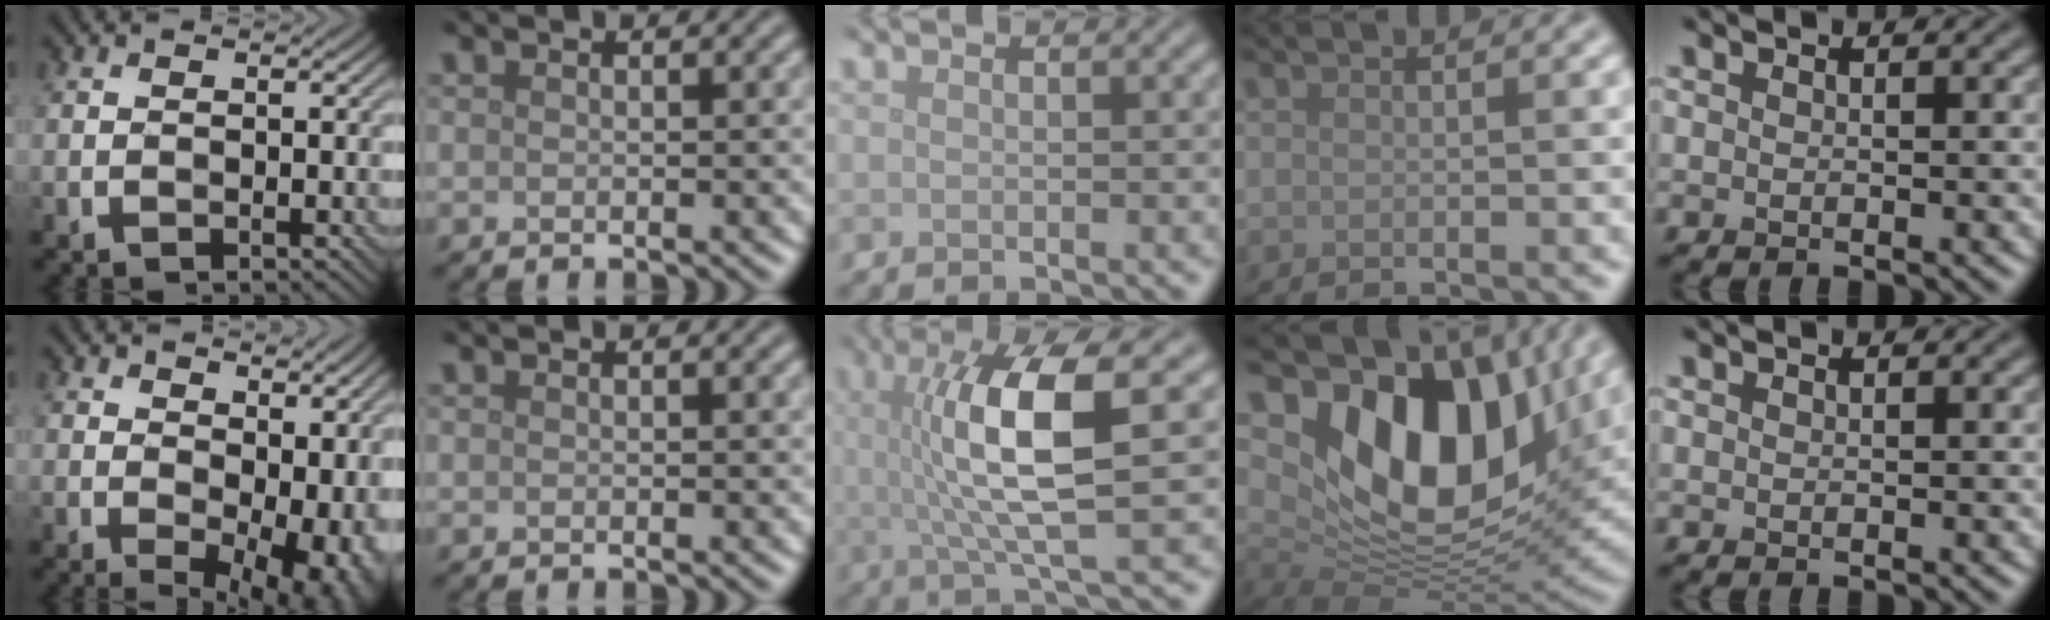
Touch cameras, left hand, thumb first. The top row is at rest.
{"thumb": {"total": 13.2, "force": [0.0, 7.6, 10.8], "torque": [-0.122, -0.019, 0.040]}, "middle": {"total": 8.3, "force": [1.1, 1.8, 8.0], "torque": [-0.128, 0.005, 0.020]}, "ring": {"total": 14.2, "force": [4.5, 8.5, 10.5], "torque": [-0.162, -0.010, 0.081]}}